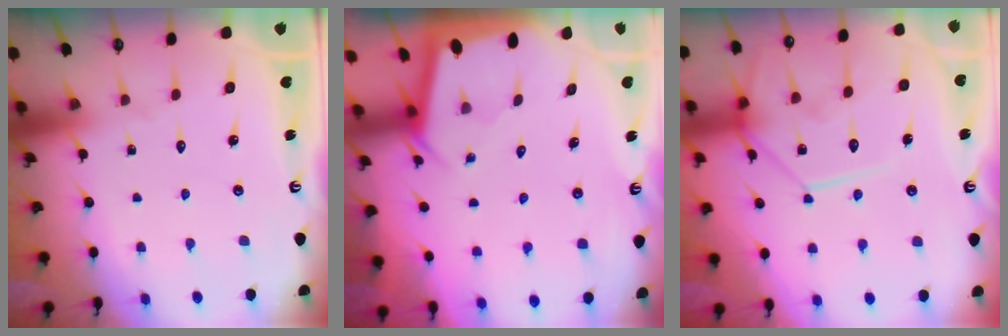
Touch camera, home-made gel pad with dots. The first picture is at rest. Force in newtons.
{"total": 1.9, "press": 1.9, "slide": 0.1}
{"total": 12.3, "press": 12.2, "slide": 1.5}